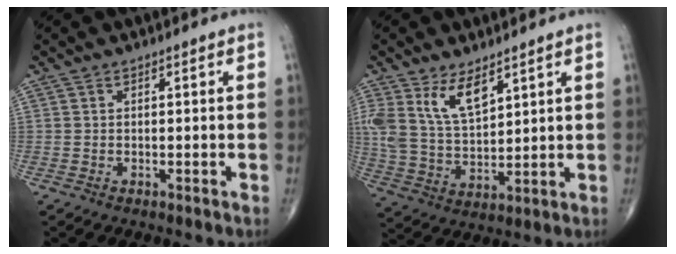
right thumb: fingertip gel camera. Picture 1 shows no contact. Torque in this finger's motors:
{"motor_torque": [0.19, 0.53, 0.64, 0.66, 0.35]}